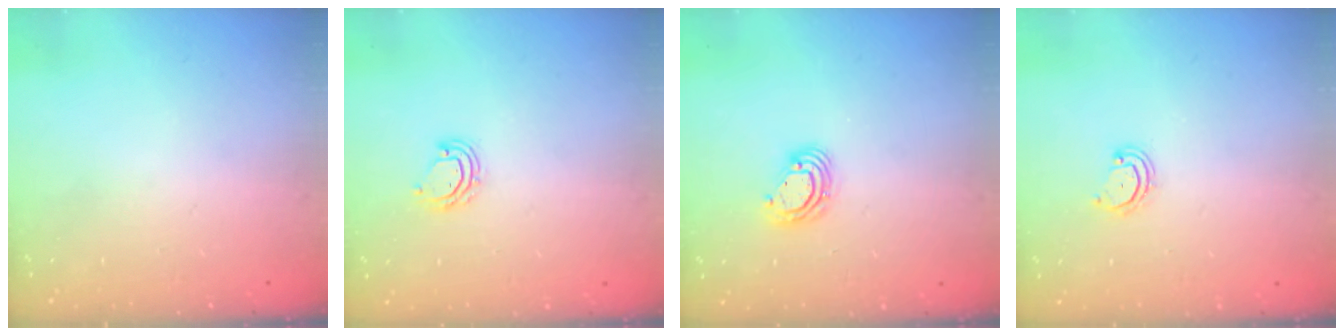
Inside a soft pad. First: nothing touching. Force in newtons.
{"total": 5.2, "press": 5.2, "slide": 0.4}
{"total": 7.3, "press": 7.2, "slide": 1.1}
{"total": 2.8, "press": 2.8, "slide": 0.2}